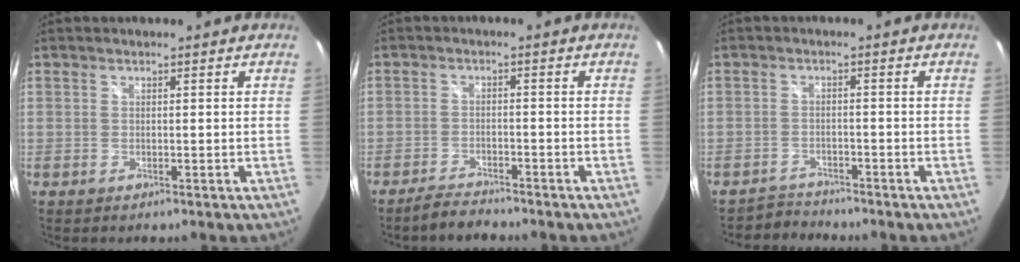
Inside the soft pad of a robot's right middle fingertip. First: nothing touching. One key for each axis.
{"total": 3.8, "fx": -3.5, "fy": 0.7, "fz": 1.1, "tx": -0.040, "ty": -0.003, "tz": -0.064}
{"total": 3.0, "fx": -2.9, "fy": 0.6, "fz": -0.5, "tx": -0.001, "ty": 0.004, "tz": -0.056}